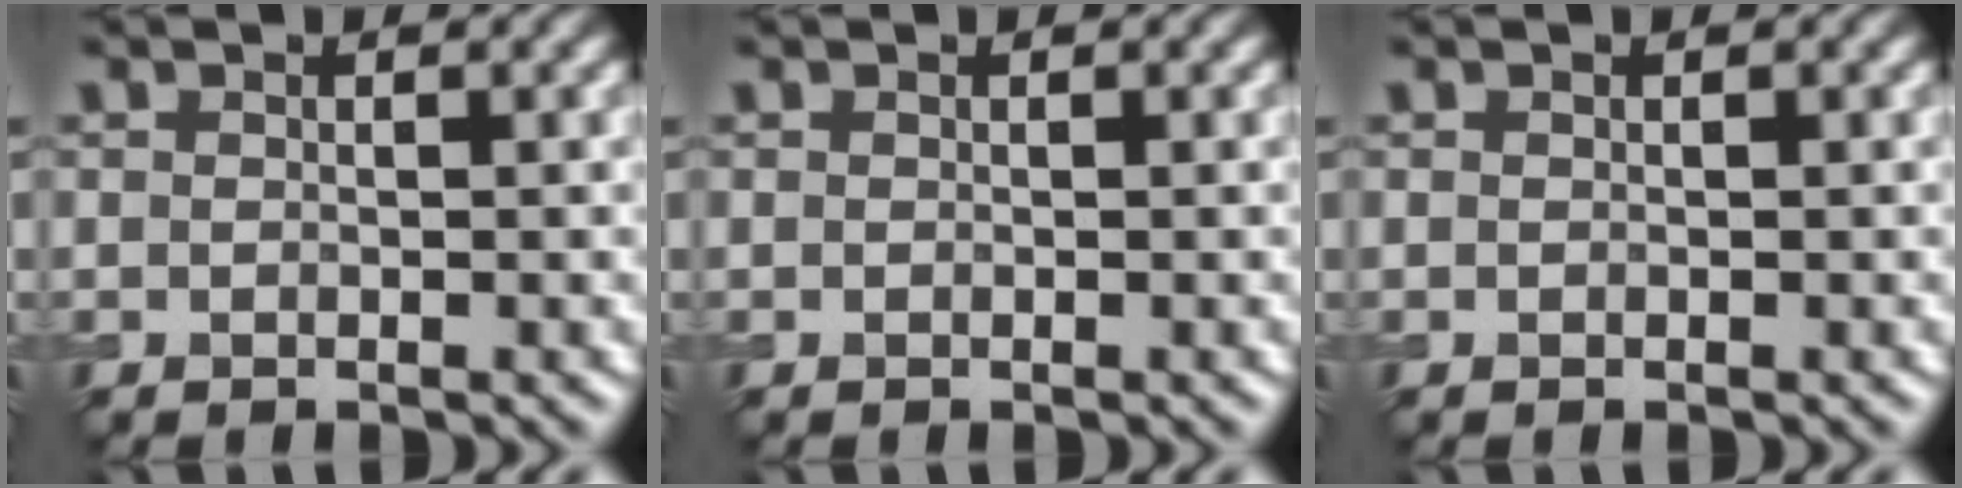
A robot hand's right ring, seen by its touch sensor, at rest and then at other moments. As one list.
[{"total": 0.0}, {"total": 0.0}]